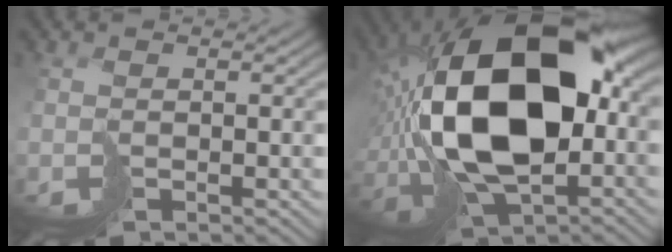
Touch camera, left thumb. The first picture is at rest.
{"total": 20.9, "force": [2.6, 12.6, 16.5], "torque": [-0.361, -0.017, 0.048]}